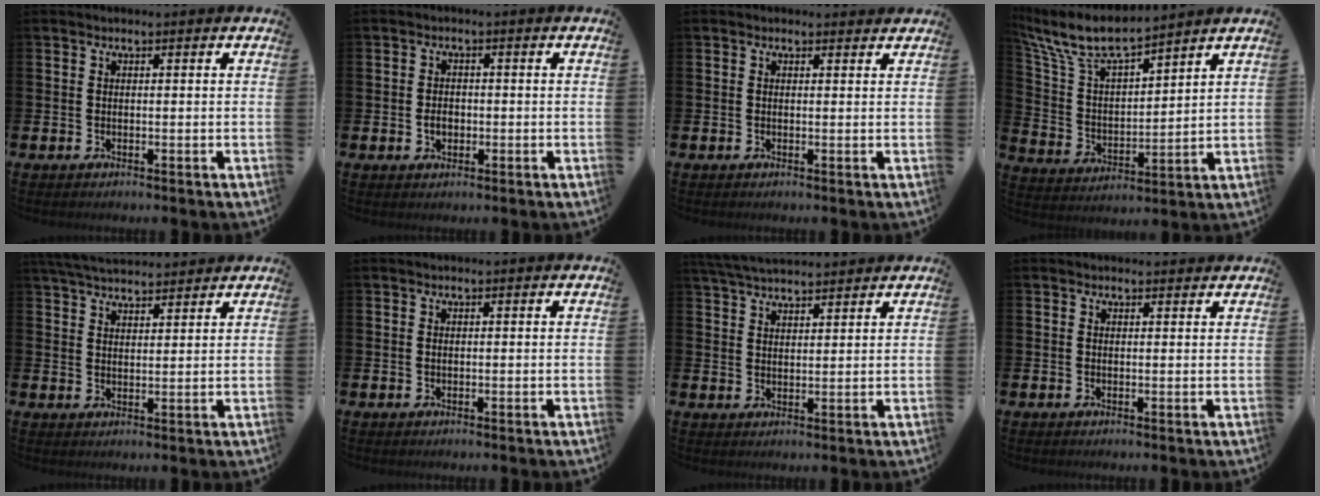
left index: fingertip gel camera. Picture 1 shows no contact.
{"total": 2.1, "force": [-0.4, 1.6, 1.4], "torque": [-0.012, -0.001, -0.014]}
{"total": 0.7, "force": [0.5, 0.4, 0.2], "torque": [0.006, 0.002, 0.006]}
{"total": 8.6, "force": [7.7, 1.7, 3.3], "torque": [-0.101, -0.045, 0.137]}
{"total": 4.8, "force": [4.6, 0.9, 1.0], "torque": [-0.029, -0.020, 0.083]}
{"total": 0.0}
{"total": 4.4, "force": [4.3, 0.6, 1.0], "torque": [-0.027, -0.019, 0.077]}
{"total": 0.8, "force": [0.7, 0.2, 0.1], "torque": [0.008, -0.001, 0.011]}